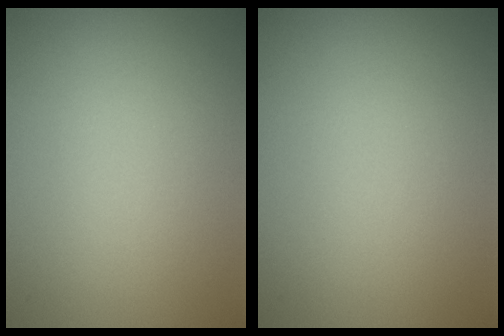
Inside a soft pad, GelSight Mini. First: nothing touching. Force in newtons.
{"total": 0.0}